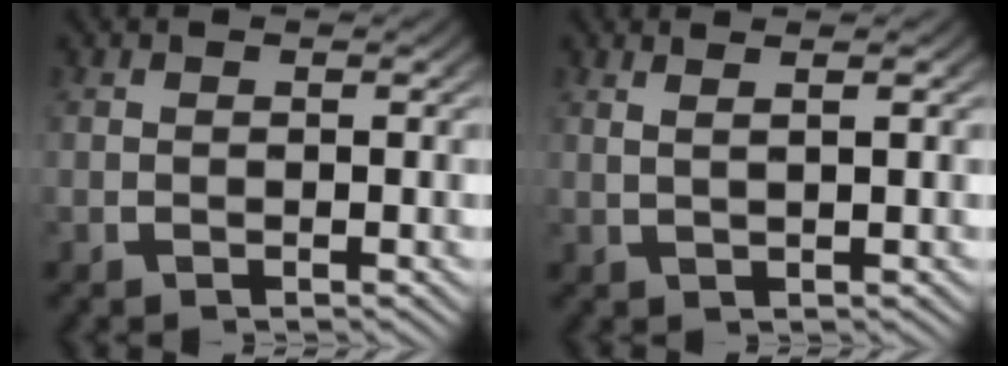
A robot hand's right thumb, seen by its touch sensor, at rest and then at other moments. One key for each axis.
{"total": 1.9, "fx": 1.2, "fy": -0.1, "fz": 1.4, "tx": -0.022, "ty": 0.003, "tz": 0.027}